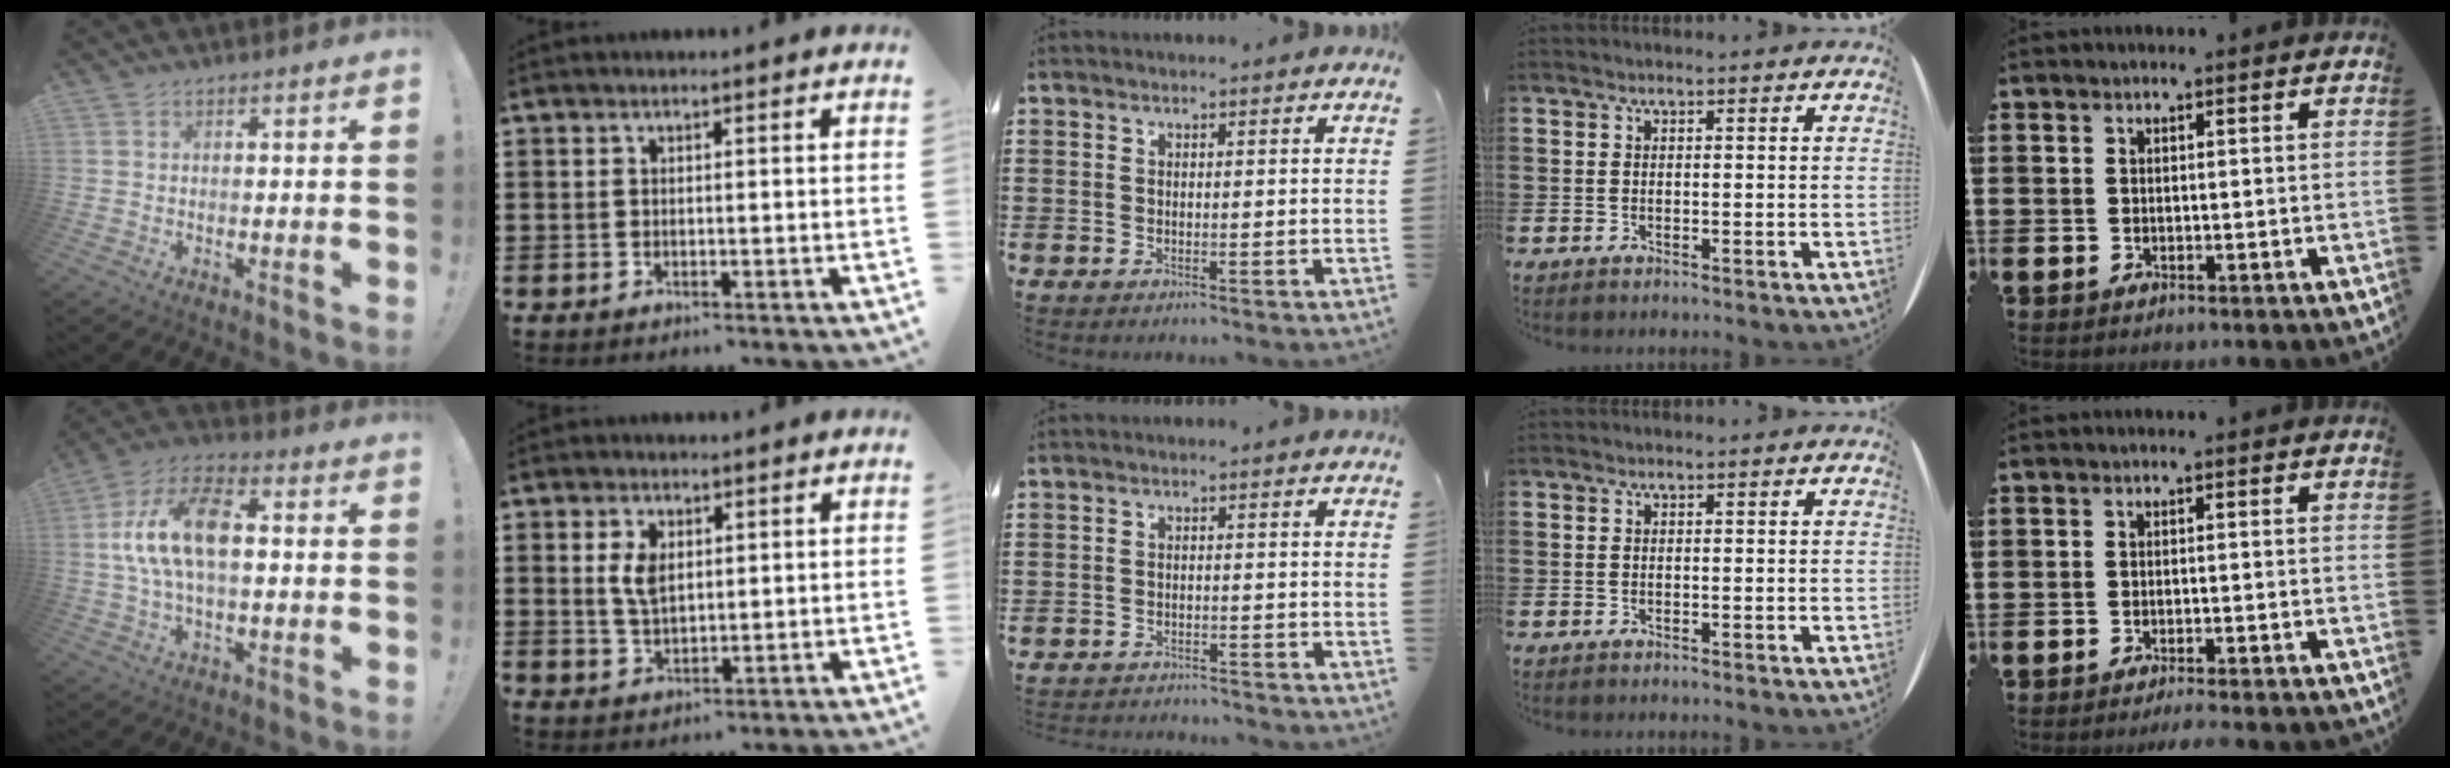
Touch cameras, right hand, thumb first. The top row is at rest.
{"thumb": {"total": 15.4, "force": [1.5, 8.6, 12.7], "torque": [-0.226, 0.013, 0.028]}, "index": {"total": 4.3, "force": [1.2, 2.4, 3.4], "torque": [-0.075, 0.008, 0.021]}, "middle": {"total": 1.8, "force": [-1.8, 0.1, 0.0], "torque": [-0.006, 0.000, -0.039]}, "little": {"total": 1.3, "force": [-1.2, -0.2, 0.4], "torque": [-0.005, 0.000, -0.024]}}